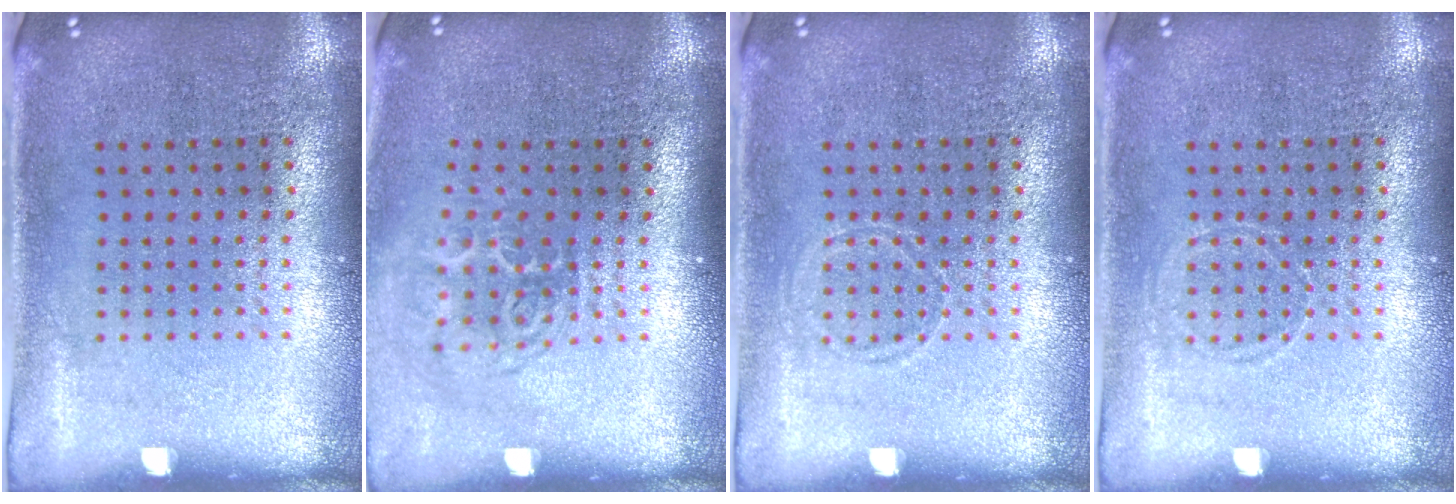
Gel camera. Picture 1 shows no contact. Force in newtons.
{"total": 1.7, "press": 1.1, "slide": 1.2}
{"total": 0.8, "press": 0.7, "slide": 0.2}
{"total": 0.6, "press": 0.6, "slide": 0.0}